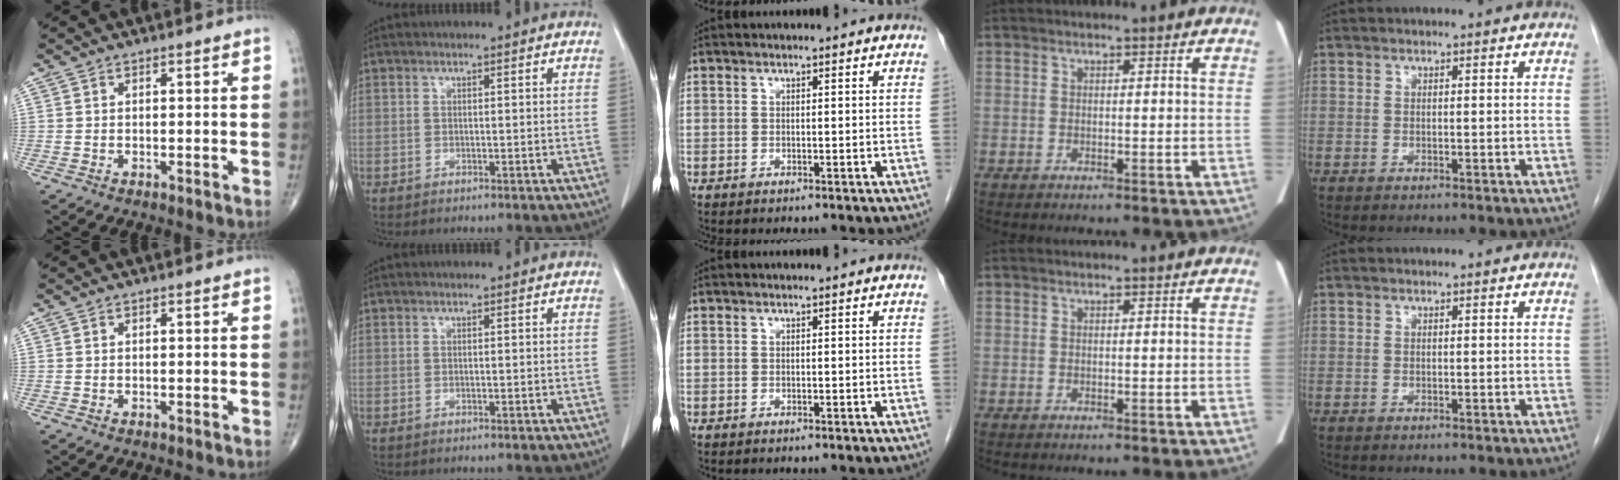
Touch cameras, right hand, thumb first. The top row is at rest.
{}